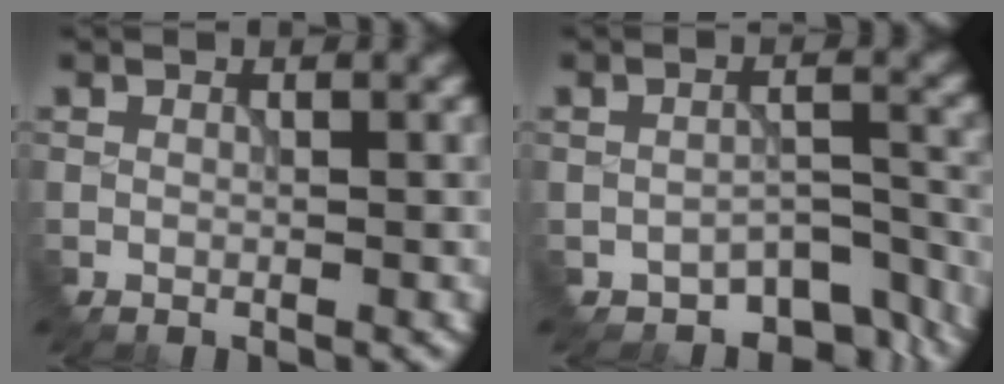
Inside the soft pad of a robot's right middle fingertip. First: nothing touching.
{"total": 4.6, "force": [-3.5, 2.2, 2.0], "torque": [-0.021, -0.008, -0.045]}